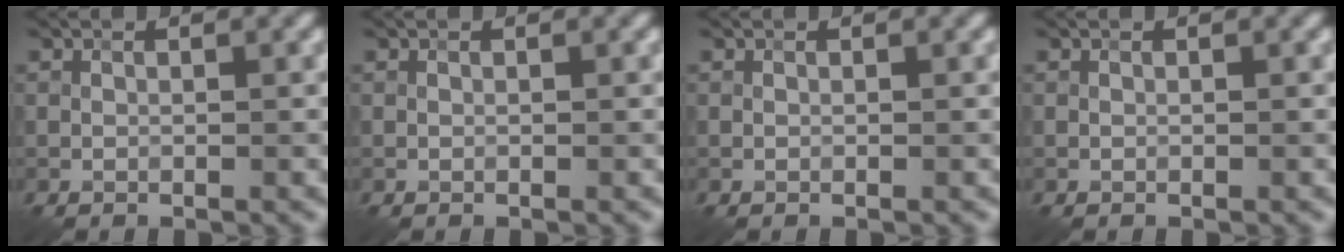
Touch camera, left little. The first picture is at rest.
{"total": 0.0}
{"total": 0.0}
{"total": 0.0}